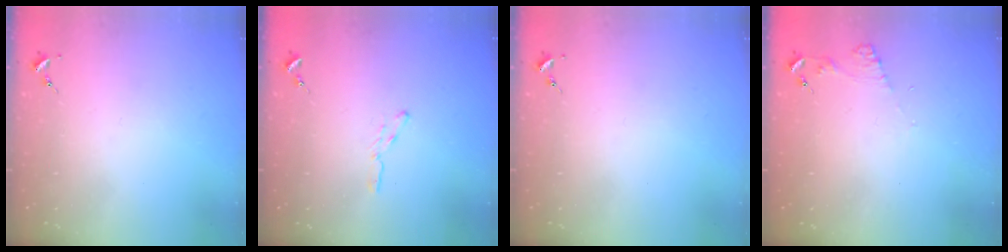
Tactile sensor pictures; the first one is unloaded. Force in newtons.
{"total": 3.0, "press": 3.0, "slide": 0.3}
{"total": 0.0}
{"total": 5.5, "press": 5.5, "slide": 0.6}